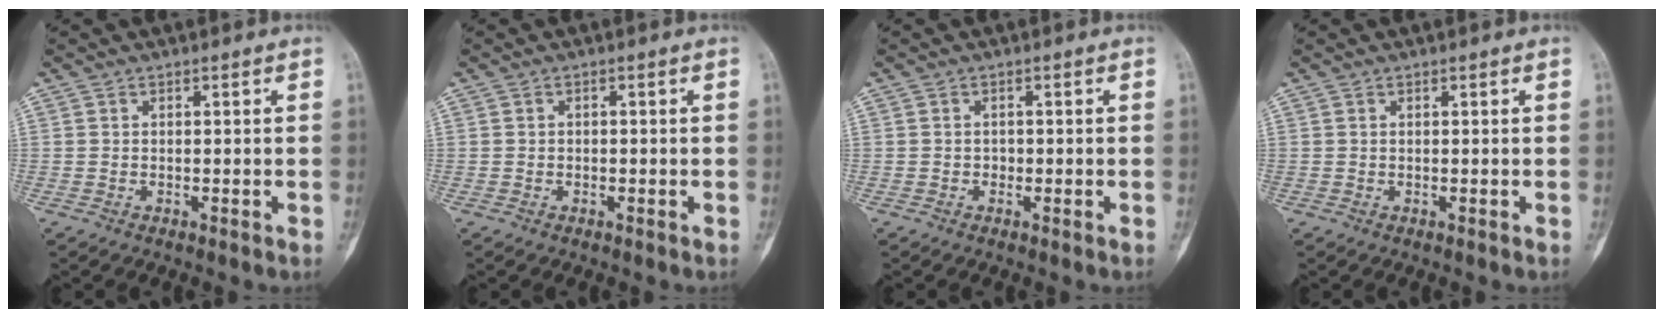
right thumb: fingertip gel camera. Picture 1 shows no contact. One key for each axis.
{"total": 0.0}
{"total": 0.8, "fx": -0.2, "fy": 0.8, "fz": 0.3, "tx": -0.001, "ty": 0.004, "tz": -0.006}
{"total": 0.0}